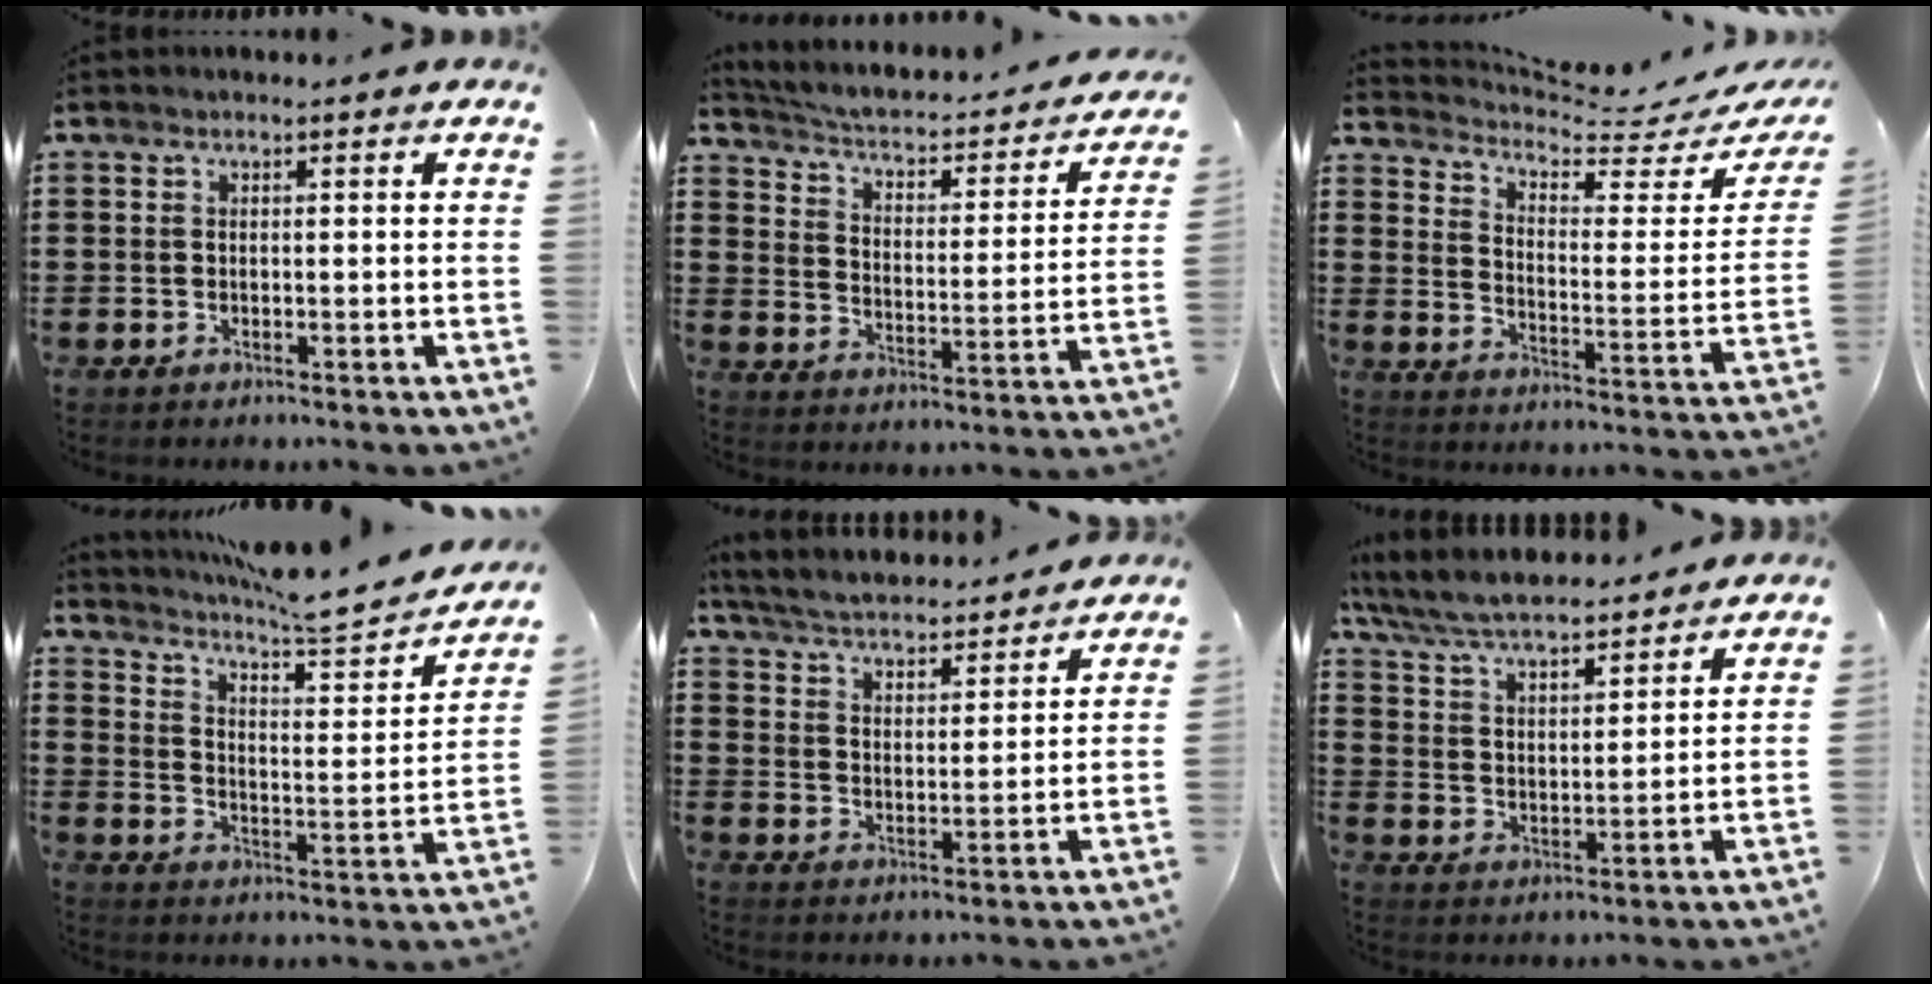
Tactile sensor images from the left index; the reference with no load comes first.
{"total": 2.2, "force": [1.8, 0.4, 1.3], "torque": [-0.040, -0.028, 0.017]}
{"total": 4.1, "force": [3.6, 0.7, 1.7], "torque": [-0.058, -0.033, 0.056]}
{"total": 6.5, "force": [5.9, 0.1, 2.8], "torque": [-0.065, -0.049, 0.091]}
{"total": 4.1, "force": [4.1, 0.0, 0.4], "torque": [-0.031, -0.031, 0.066]}
{"total": 6.8, "force": [6.4, 0.7, 2.2], "torque": [-0.069, -0.033, 0.111]}